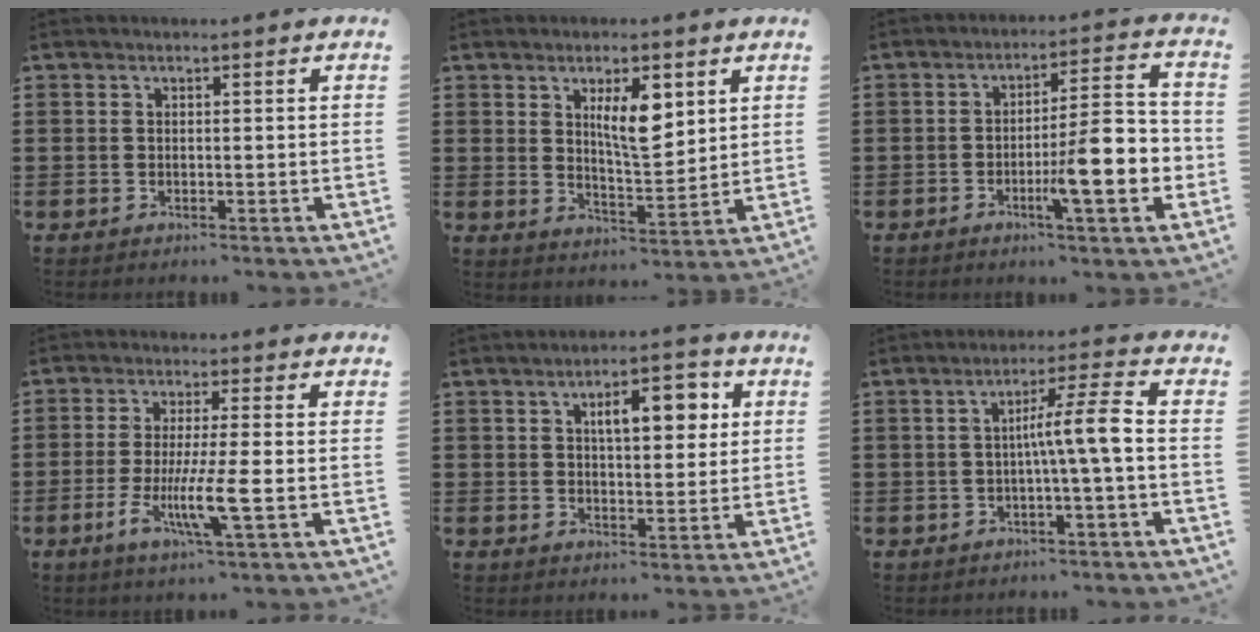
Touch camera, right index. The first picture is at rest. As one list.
[{"total": 7.2, "force": [3.0, 2.3, 6.1], "torque": [-0.102, -0.005, 0.047]}, {"total": 11.1, "force": [-3.3, 2.4, 10.3], "torque": [-0.149, -0.007, -0.058]}, {"total": 8.0, "force": [-2.3, 0.3, 7.7], "torque": [-0.156, -0.023, -0.045]}, {"total": 6.9, "force": [2.5, 2.7, 5.9], "torque": [-0.082, -0.006, 0.031]}, {"total": 6.7, "force": [-0.7, -0.3, 6.6], "torque": [-0.122, 0.002, -0.021]}]